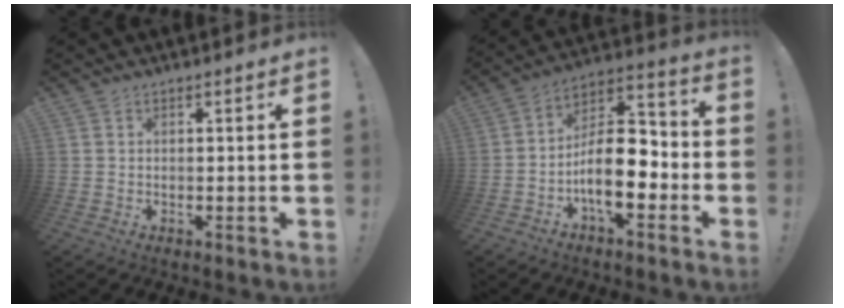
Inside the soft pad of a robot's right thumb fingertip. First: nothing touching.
{"total": 15.3, "force": [-5.0, 7.1, 12.6], "torque": [-0.224, 0.023, -0.081]}